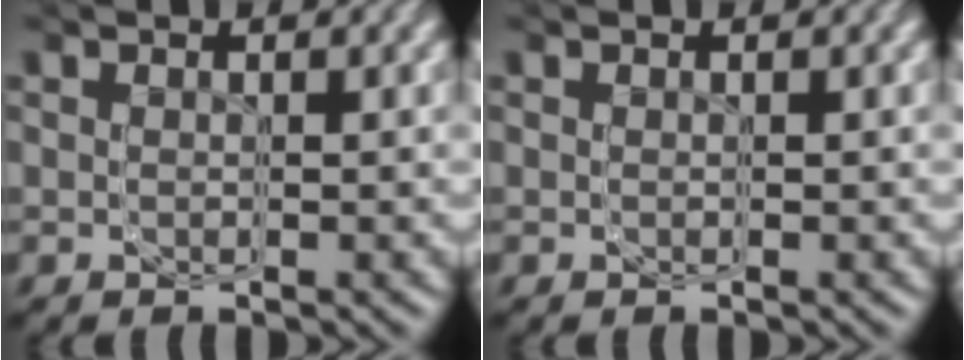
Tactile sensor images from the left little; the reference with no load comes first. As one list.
[{"total": 0.0}]